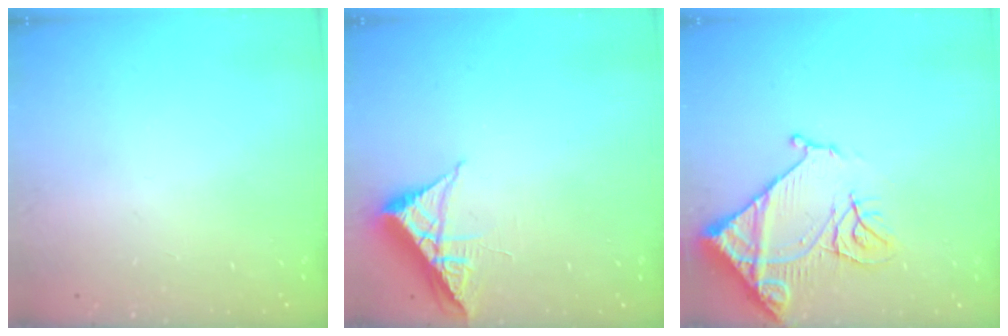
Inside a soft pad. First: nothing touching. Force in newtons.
{"total": 6.5, "press": 6.5, "slide": 0.7}
{"total": 14.4, "press": 14.3, "slide": 1.7}